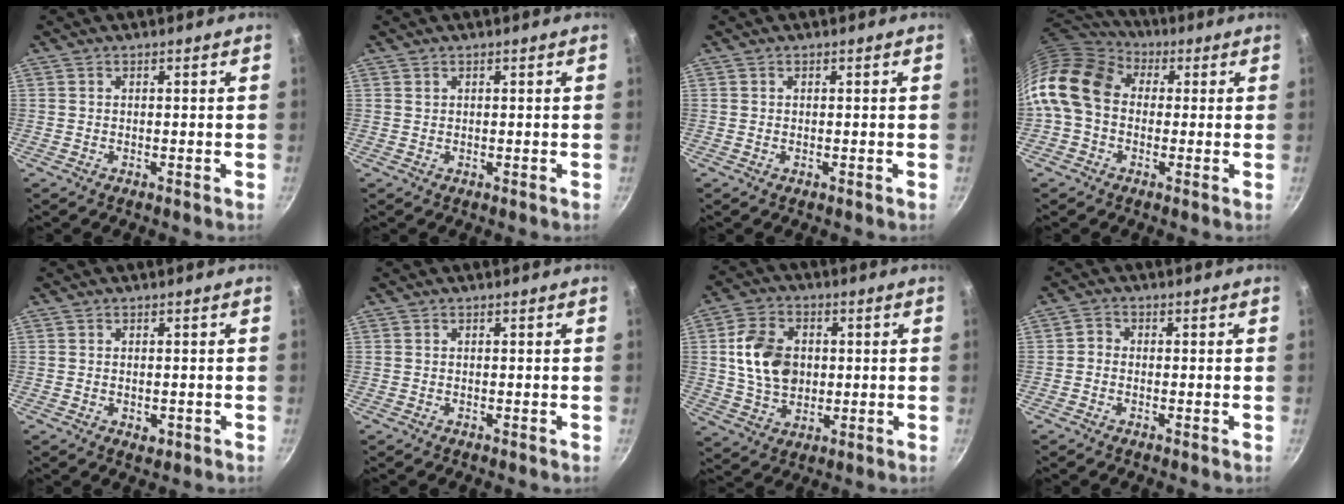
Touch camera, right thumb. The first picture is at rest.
{"total": 0.0}
{"total": 0.0}
{"total": 17.0, "force": [1.6, 13.1, 10.7], "torque": [-0.201, 0.033, 0.009]}
{"total": 2.0, "force": [-0.5, 1.3, 1.4], "torque": [-0.019, -0.004, -0.006]}
{"total": 0.0}
{"total": 12.0, "force": [1.3, 8.8, 8.1], "torque": [-0.125, 0.004, 0.023]}
{"total": 1.6, "force": [-0.8, 1.3, 0.6], "torque": [-0.010, 0.009, -0.020]}